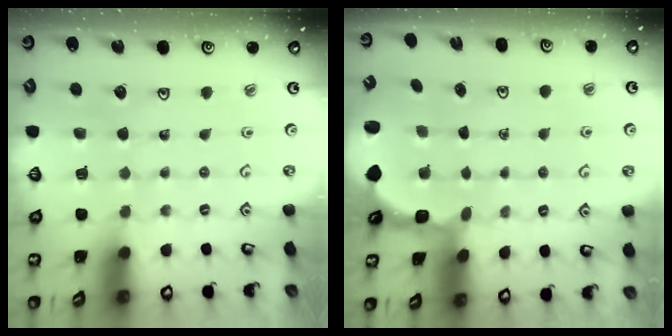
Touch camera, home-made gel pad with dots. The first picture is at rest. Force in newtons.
{"total": 2.6, "press": 1.9, "slide": 1.8}